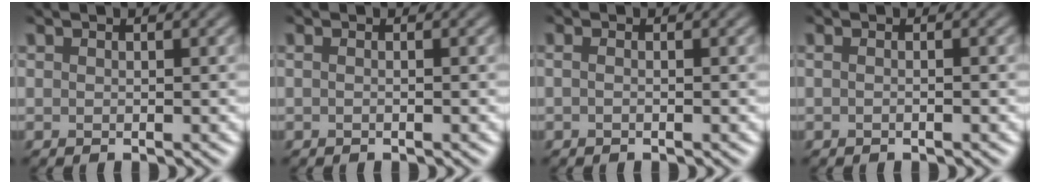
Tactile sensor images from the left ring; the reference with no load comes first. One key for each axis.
{"total": 0.0}
{"total": 0.6, "fx": -0.3, "fy": 0.2, "fz": 0.5, "tx": -0.008, "ty": 0.004, "tz": -0.009}
{"total": 0.6, "fx": -0.4, "fy": 0.0, "fz": 0.5, "tx": -0.006, "ty": 0.001, "tz": -0.006}